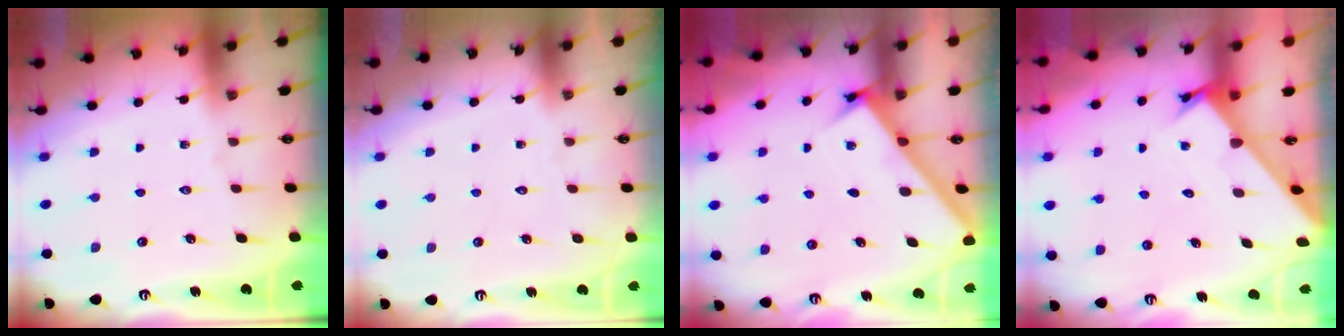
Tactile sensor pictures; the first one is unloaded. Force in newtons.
{"total": 1.8, "press": 1.7, "slide": 0.1}
{"total": 3.0, "press": 3.0, "slide": 0.2}
{"total": 2.2, "press": 2.2, "slide": 0.1}